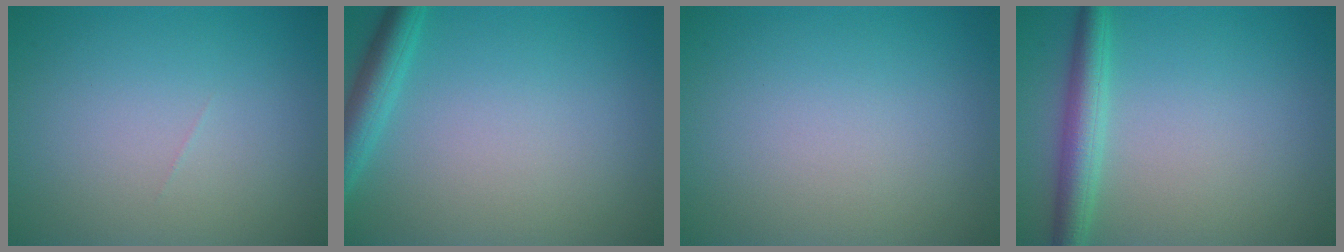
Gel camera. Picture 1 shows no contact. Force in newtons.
{"total": 3.0, "press": 2.9, "slide": 0.2}
{"total": 0.0}
{"total": 3.4, "press": 3.4, "slide": 0.1}